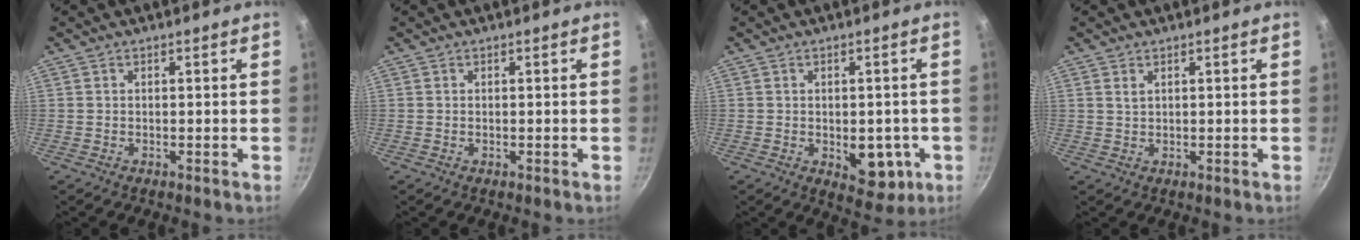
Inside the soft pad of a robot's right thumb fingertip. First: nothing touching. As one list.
[{"total": 0.0}, {"total": 8.4, "force": [-1.9, 5.0, 6.5], "torque": [-0.049, -0.004, -0.016]}, {"total": 1.3, "force": [0.7, 0.7, 0.8], "torque": [-0.014, 0.001, 0.014]}]